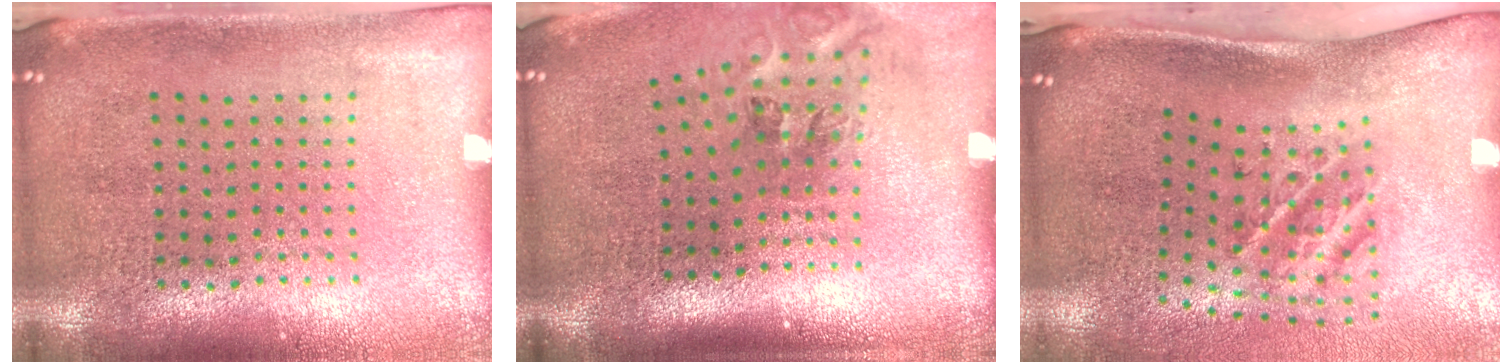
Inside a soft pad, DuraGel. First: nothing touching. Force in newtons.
{"total": 1.7, "press": 1.1, "slide": 1.2}
{"total": 2.3, "press": 1.3, "slide": 1.9}